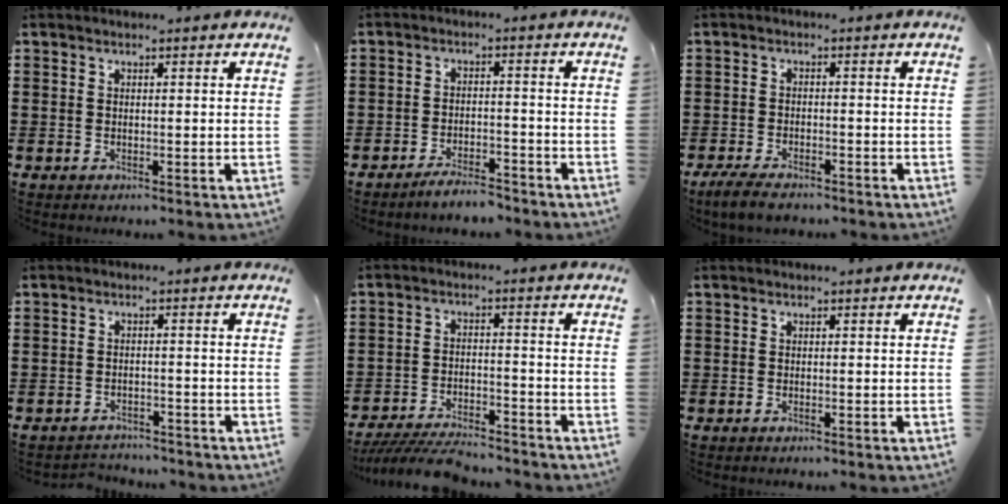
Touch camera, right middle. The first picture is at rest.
{"total": 3.8, "force": [-3.8, 0.5, 0.5], "torque": [-0.011, 0.006, -0.077]}
{"total": 3.5, "force": [-3.0, 0.8, 1.6], "torque": [-0.041, -0.001, -0.062]}
{"total": 2.2, "force": [-2.2, 0.4, -0.3], "torque": [-0.001, 0.001, -0.051]}
{"total": 6.2, "force": [-5.9, 0.7, 1.8], "torque": [-0.036, 0.000, -0.117]}
{"total": 0.0}